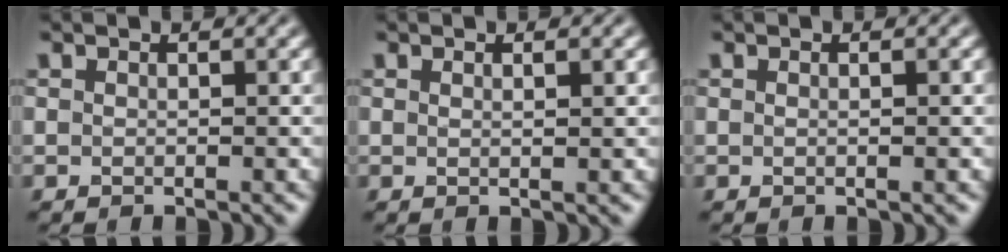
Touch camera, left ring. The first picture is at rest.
{"total": 1.2, "force": [0.4, 0.3, 1.1], "torque": [-0.014, 0.001, 0.003]}
{"total": 1.0, "force": [0.1, 0.3, 0.9], "torque": [-0.011, -0.001, -0.003]}